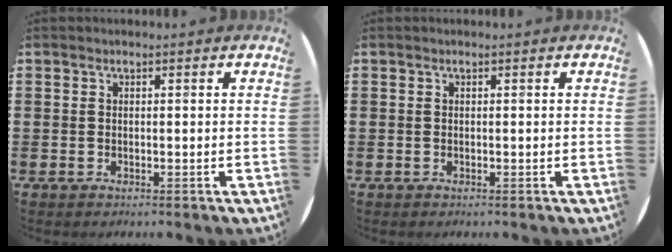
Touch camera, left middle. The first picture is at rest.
{"total": 0.0}